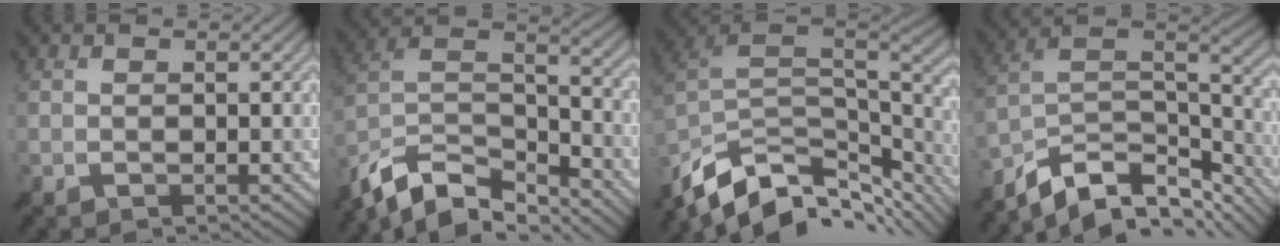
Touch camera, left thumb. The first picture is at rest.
{"total": 12.6, "force": [-9.8, 4.8, 6.3], "torque": [-0.147, 0.001, -0.183]}
{"total": 13.1, "force": [-8.1, 6.3, 8.1], "torque": [-0.206, -0.018, -0.132]}
{"total": 12.9, "force": [-9.0, 6.1, 6.8], "torque": [-0.158, -0.008, -0.148]}